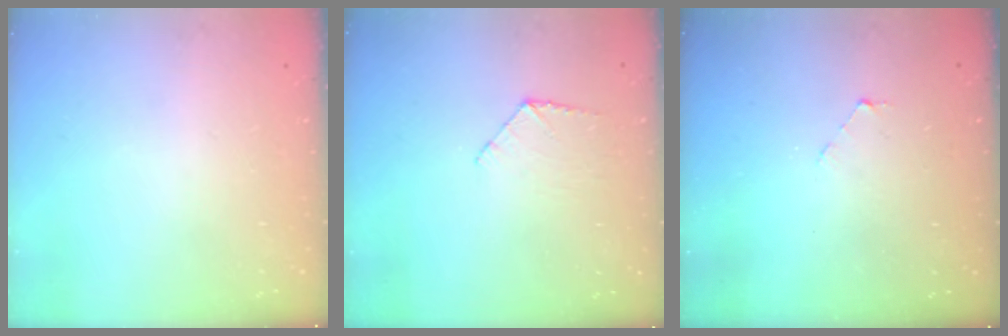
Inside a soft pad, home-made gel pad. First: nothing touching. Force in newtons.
{"total": 6.1, "press": 6.1, "slide": 0.5}
{"total": 2.8, "press": 2.8, "slide": 0.2}